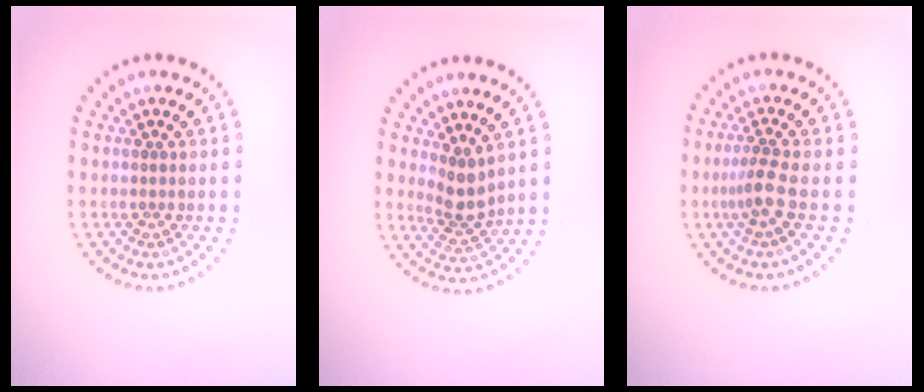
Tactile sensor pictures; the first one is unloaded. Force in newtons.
{"total": 2.8, "press": 2.1, "slide": 1.9}
{"total": 2.2, "press": 1.6, "slide": 1.5}